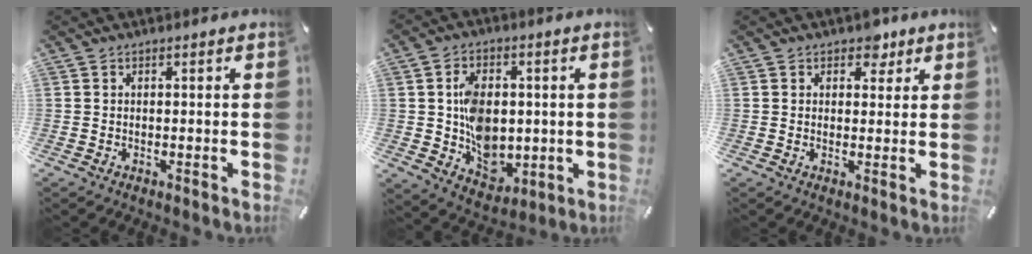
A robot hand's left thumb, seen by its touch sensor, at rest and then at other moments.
{"total": 11.8, "force": [0.3, 9.5, 6.9], "torque": [-0.101, 0.016, 0.017]}
{"total": 4.3, "force": [2.5, 3.1, 1.8], "torque": [-0.002, -0.006, 0.036]}